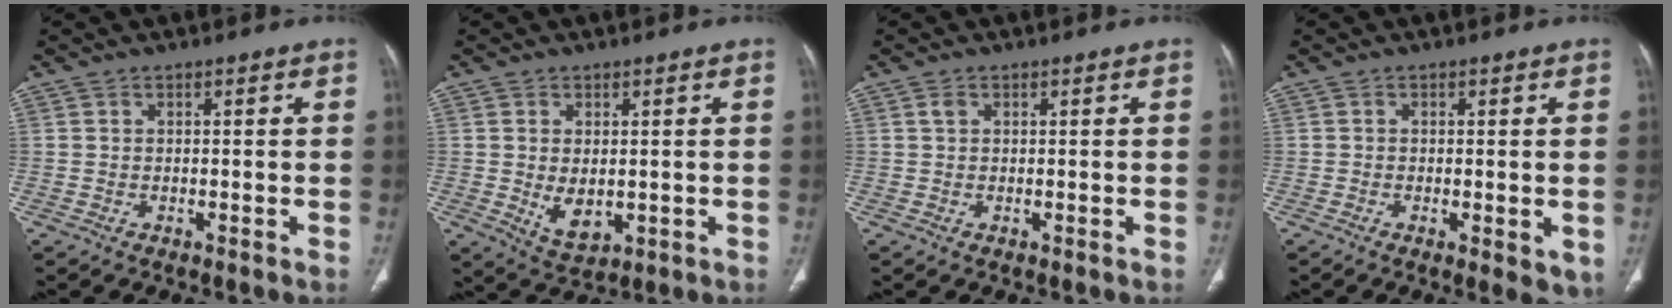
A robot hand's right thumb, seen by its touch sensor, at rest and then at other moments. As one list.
[{"total": 5.7, "force": [-0.4, 3.5, 4.6], "torque": [-0.073, -0.013, 0.010]}, {"total": 0.9, "force": [0.4, 0.6, 0.6], "torque": [-0.011, 0.003, 0.007]}, {"total": 4.3, "force": [-0.9, 1.6, 3.8], "torque": [-0.051, -0.011, -0.012]}]